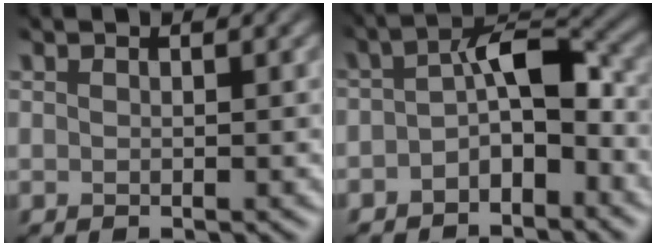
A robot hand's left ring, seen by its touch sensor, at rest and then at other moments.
{"total": 4.3, "force": [-2.7, 1.8, 2.8], "torque": [-0.049, 0.006, -0.046]}